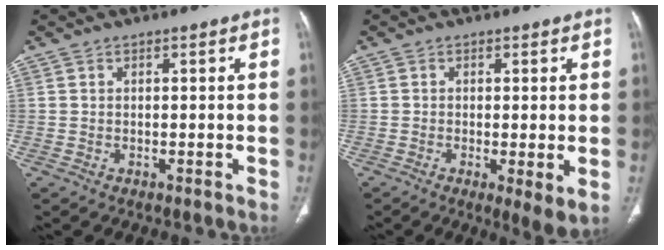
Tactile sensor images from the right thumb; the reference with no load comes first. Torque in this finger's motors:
{"motor_torque": [-0.46, 0.03, -0.44, 0.16, -0.20]}